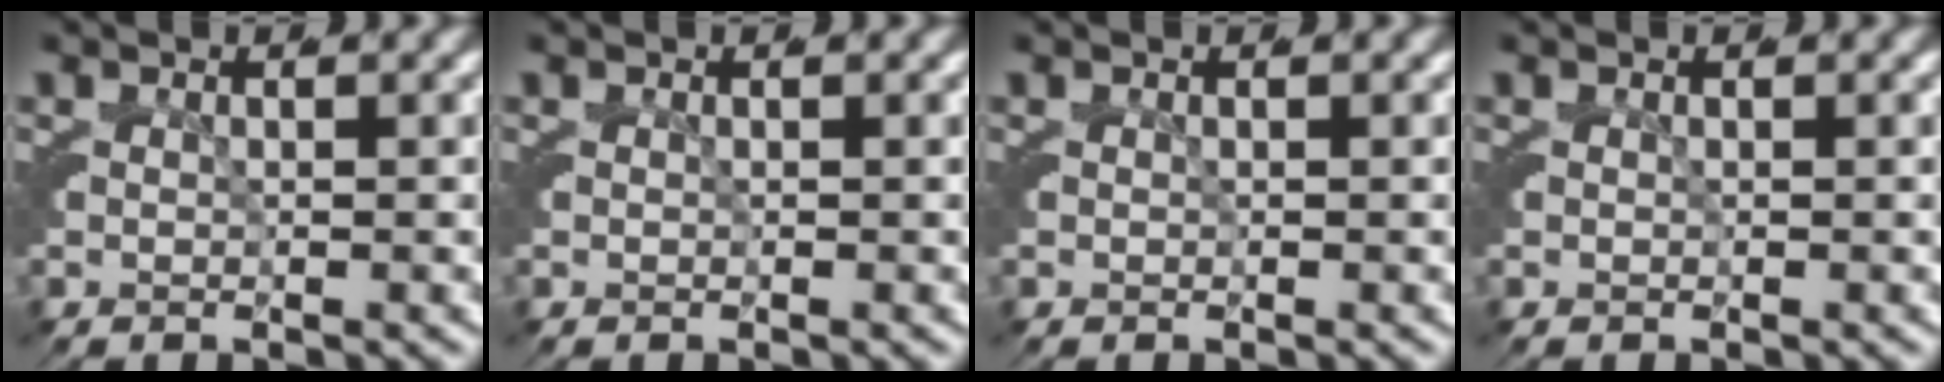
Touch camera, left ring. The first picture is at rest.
{"total": 0.0}
{"total": 0.0}
{"total": 0.0}